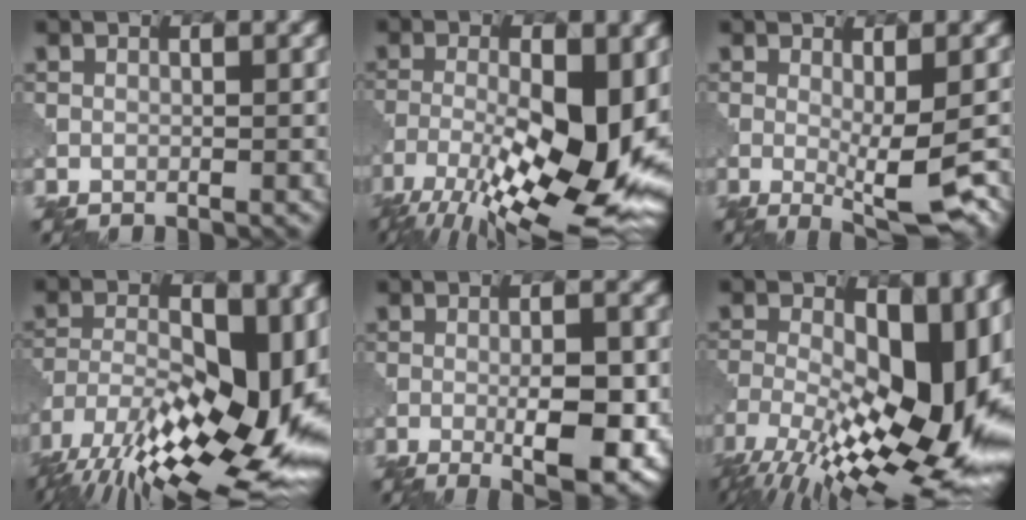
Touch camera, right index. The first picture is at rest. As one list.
[{"total": 15.4, "force": [-5.6, 5.1, 13.4], "torque": [-0.230, -0.011, -0.097]}, {"total": 5.6, "force": [-0.7, 1.3, 5.4], "torque": [-0.082, -0.015, -0.009]}, {"total": 18.0, "force": [-7.7, 7.3, 14.5], "torque": [-0.260, -0.004, -0.128]}, {"total": 6.7, "force": [-1.4, 1.8, 6.3], "torque": [-0.097, -0.008, -0.017]}, {"total": 17.7, "force": [-4.2, 7.8, 15.3], "torque": [-0.241, -0.004, -0.071]}]